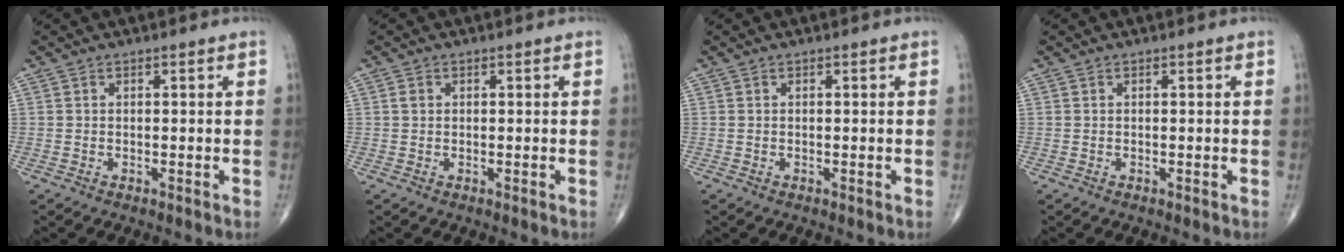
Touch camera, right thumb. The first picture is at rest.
{"total": 0.9, "force": [0.2, 0.8, 0.4], "torque": [-0.007, 0.002, 0.004]}
{"total": 0.0}
{"total": 0.0}